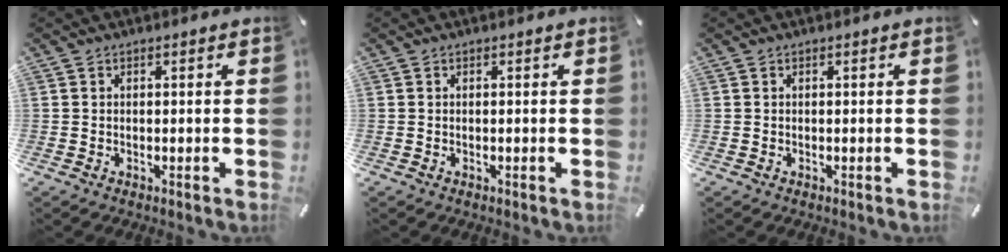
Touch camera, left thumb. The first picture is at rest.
{"total": 0.0}
{"total": 0.0}